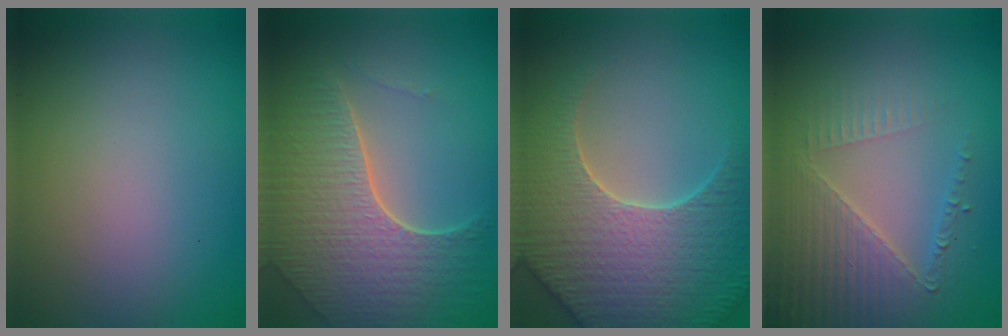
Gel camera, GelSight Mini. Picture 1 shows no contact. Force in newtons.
{"total": 7.3, "press": 5.3, "slide": 4.9}
{"total": 7.7, "press": 7.4, "slide": 2.2}
{"total": 4.1, "press": 4.0, "slide": 0.6}